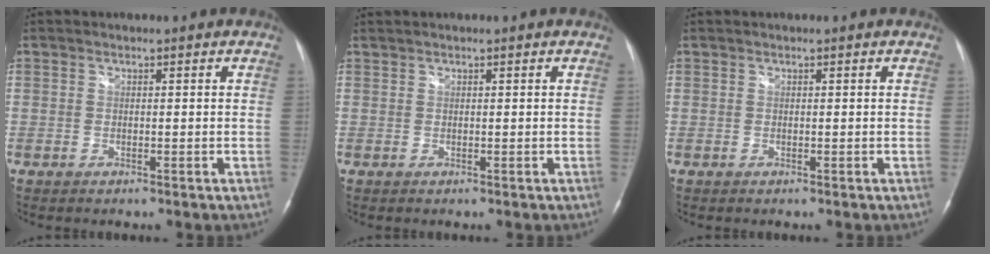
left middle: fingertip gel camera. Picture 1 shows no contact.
{"total": 0.6, "force": [0.6, -0.1, 0.1], "torque": [-0.008, 0.011, 0.018]}
{"total": 0.0}